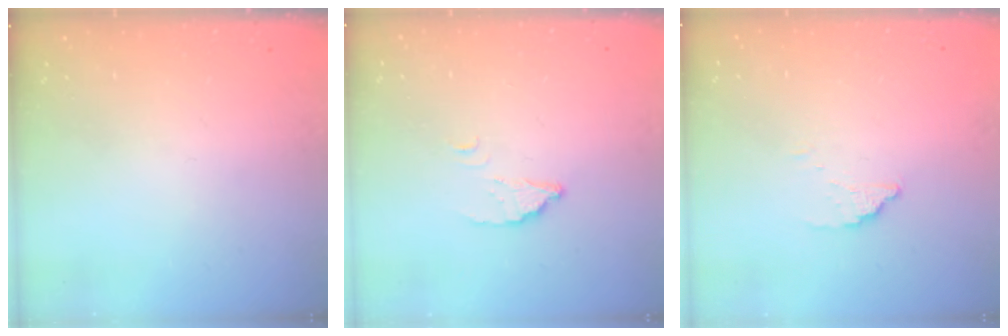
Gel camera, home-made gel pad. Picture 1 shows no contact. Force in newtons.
{"total": 2.7, "press": 2.7, "slide": 0.3}
{"total": 1.8, "press": 1.8, "slide": 0.1}